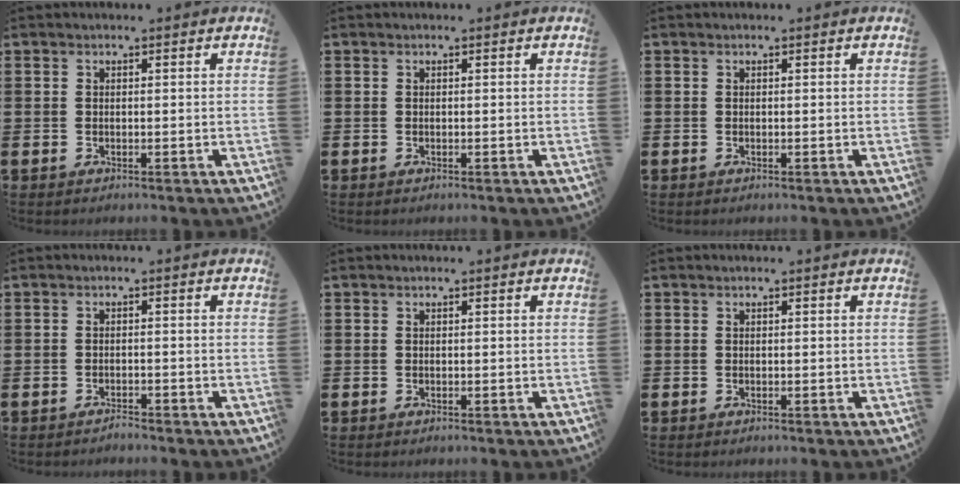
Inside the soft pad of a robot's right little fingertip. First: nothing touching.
{"total": 0.0}
{"total": 0.0}
{"total": 0.9, "force": [-0.9, 0.0, 0.0], "torque": [-0.005, 0.000, -0.019]}
{"total": 0.0}
{"total": 0.0}